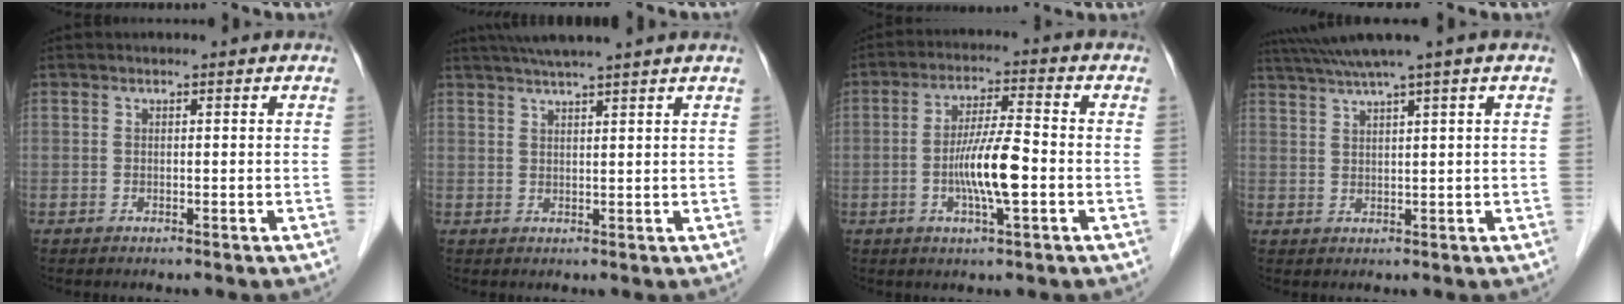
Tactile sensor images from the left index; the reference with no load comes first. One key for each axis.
{"total": 7.2, "fx": 6.1, "fy": -1.2, "fz": 3.6, "tx": -0.054, "ty": 0.025, "tz": 0.088}
{"total": 8.1, "fx": -1.9, "fy": 0.6, "fz": 7.9, "tx": -0.152, "ty": -0.005, "tz": -0.040}
{"total": 5.9, "fx": 4.4, "fy": -1.7, "fz": 3.6, "tx": -0.064, "ty": 0.024, "tz": 0.081}